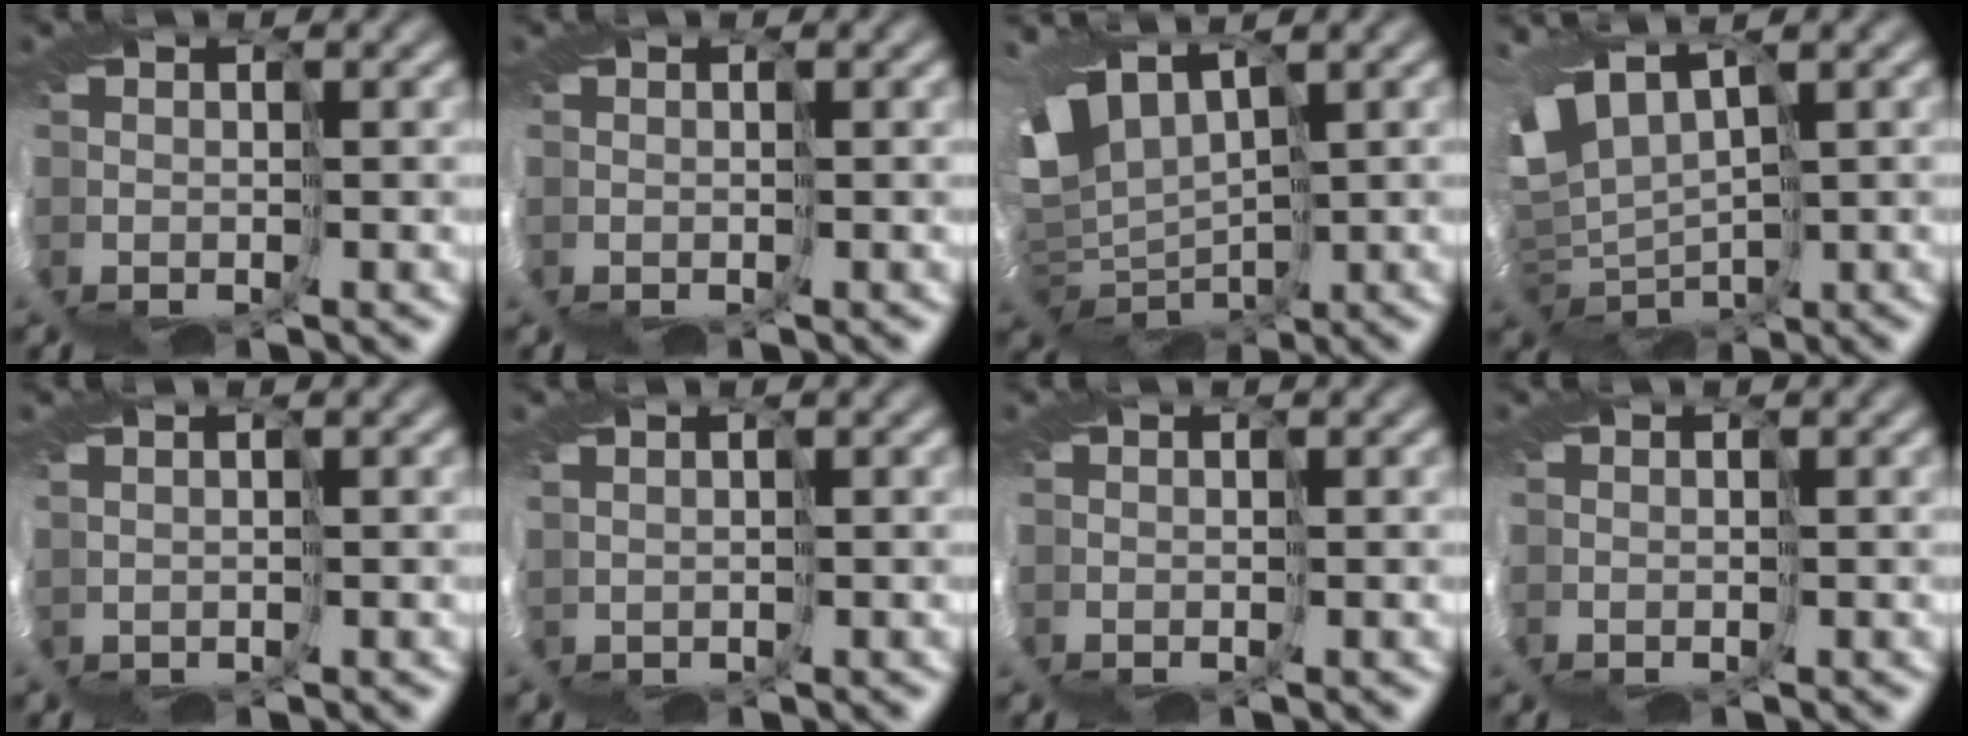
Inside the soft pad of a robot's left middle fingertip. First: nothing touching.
{"total": 0.0}
{"total": 6.1, "force": [4.2, 3.4, 3.0], "torque": [-0.071, -0.015, 0.100]}
{"total": 5.2, "force": [3.7, 2.5, 2.5], "torque": [-0.061, -0.015, 0.091]}
{"total": 2.9, "force": [1.5, -1.6, -1.9], "torque": [0.039, -0.006, 0.031]}
{"total": 3.0, "force": [1.8, -1.5, -1.9], "torque": [0.039, -0.008, 0.039]}
{"total": 0.0}
{"total": 0.0}